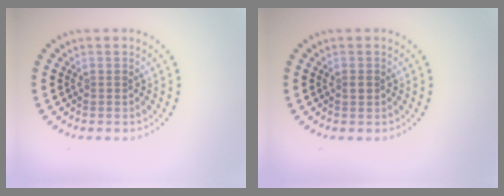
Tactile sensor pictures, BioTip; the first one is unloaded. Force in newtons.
{"total": 0.7, "press": 0.7, "slide": 0.1}